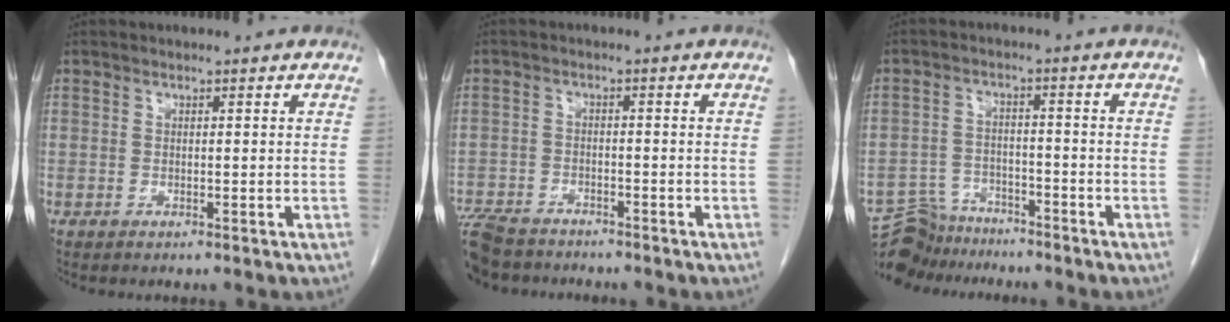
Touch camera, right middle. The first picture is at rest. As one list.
[{"total": 10.5, "force": [-8.8, 4.2, 4.1], "torque": [-0.098, -0.016, -0.141]}, {"total": 7.4, "force": [-6.8, 2.8, 0.0], "torque": [-0.002, 0.007, -0.120]}]